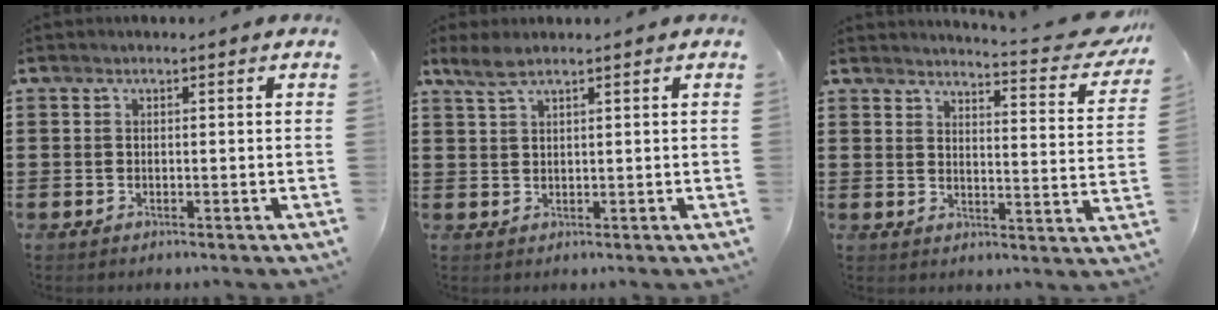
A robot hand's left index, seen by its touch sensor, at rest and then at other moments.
{"total": 2.5, "force": [1.8, 0.4, 1.7], "torque": [-0.037, 0.001, 0.034]}
{"total": 5.0, "force": [4.5, -0.2, 2.0], "torque": [-0.034, -0.038, 0.071]}